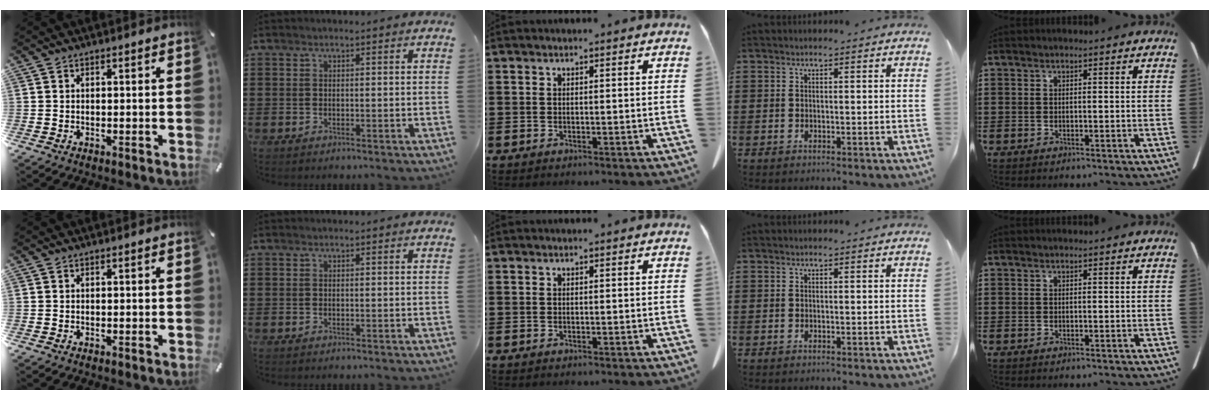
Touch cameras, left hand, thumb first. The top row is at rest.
{}